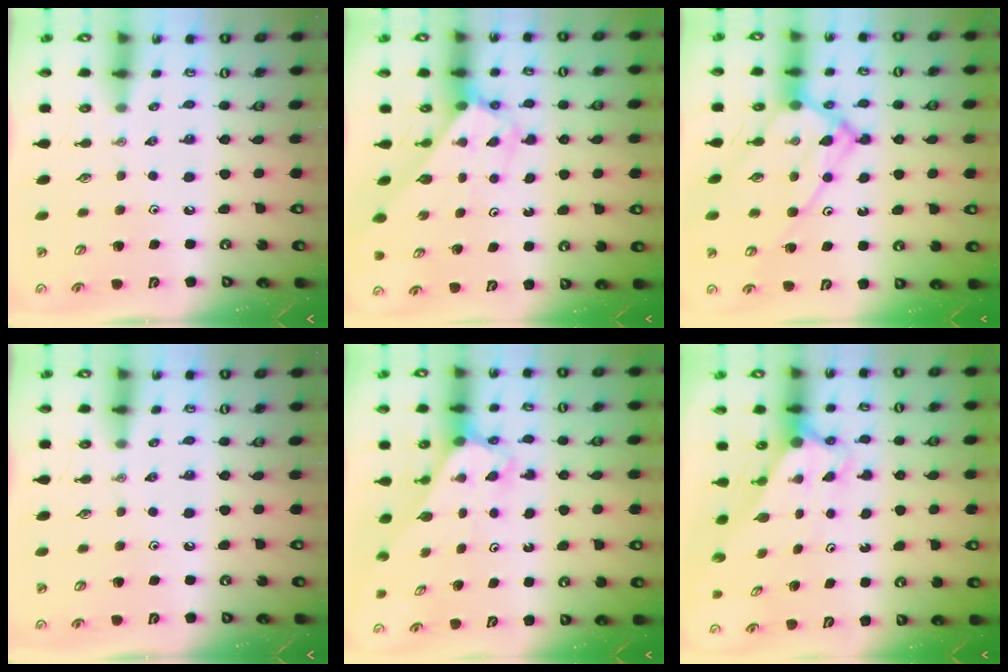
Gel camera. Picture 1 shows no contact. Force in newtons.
{"total": 2.8, "press": 2.8, "slide": 0.1}
{"total": 14.1, "press": 14.0, "slide": 1.6}
{"total": 0.0}
{"total": 2.7, "press": 2.7, "slide": 0.2}
{"total": 2.6, "press": 2.6, "slide": 0.0}